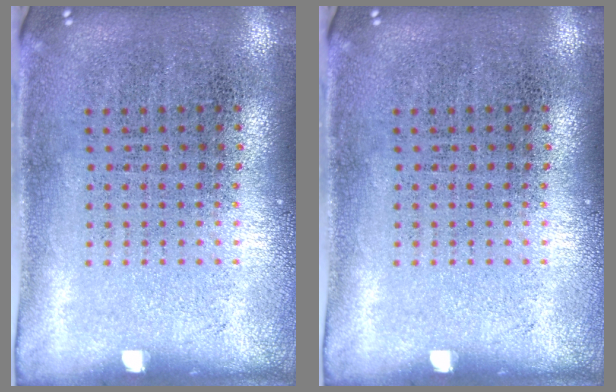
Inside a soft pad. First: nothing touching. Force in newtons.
{"total": 0.0}